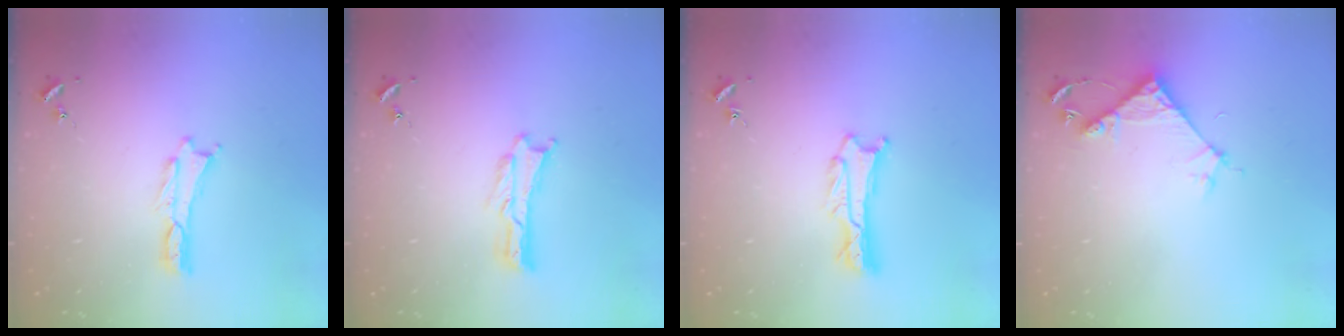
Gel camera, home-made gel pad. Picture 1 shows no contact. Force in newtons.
{"total": 0.0}
{"total": 0.9, "press": 0.9, "slide": 0.1}
{"total": 5.4, "press": 5.4, "slide": 0.4}